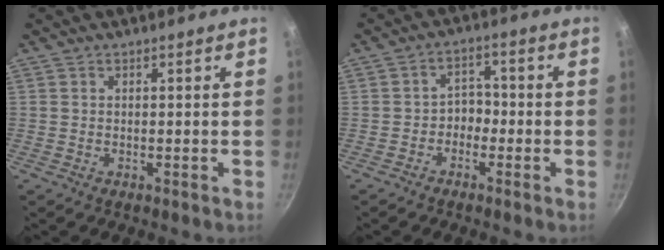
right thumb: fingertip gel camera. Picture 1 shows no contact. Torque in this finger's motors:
{"motor_torque": [-0.14, 0.03, -0.15, 0.01, 0.08]}